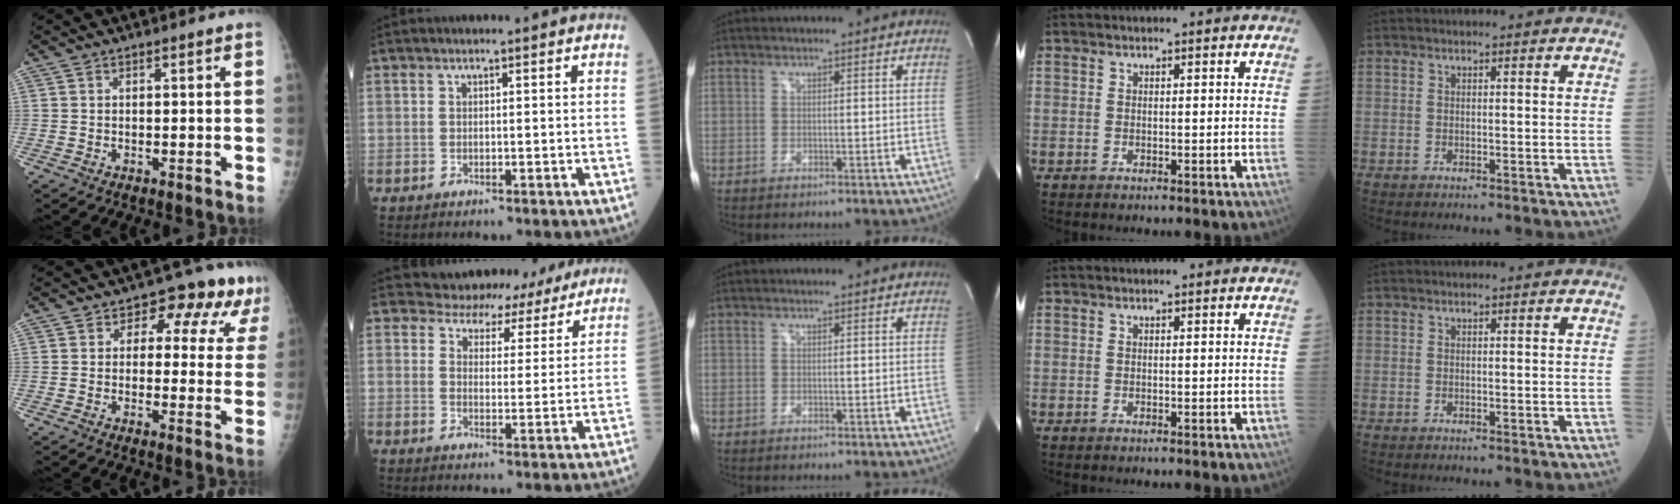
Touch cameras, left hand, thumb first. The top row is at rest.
{"thumb": {"total": 10.2, "force": [5.6, 6.4, 5.7], "torque": [-0.013, -0.016, 0.049]}, "index": {"total": 10.4, "force": [9.9, 3.3, 0.0], "torque": [0.022, 0.002, 0.110]}}